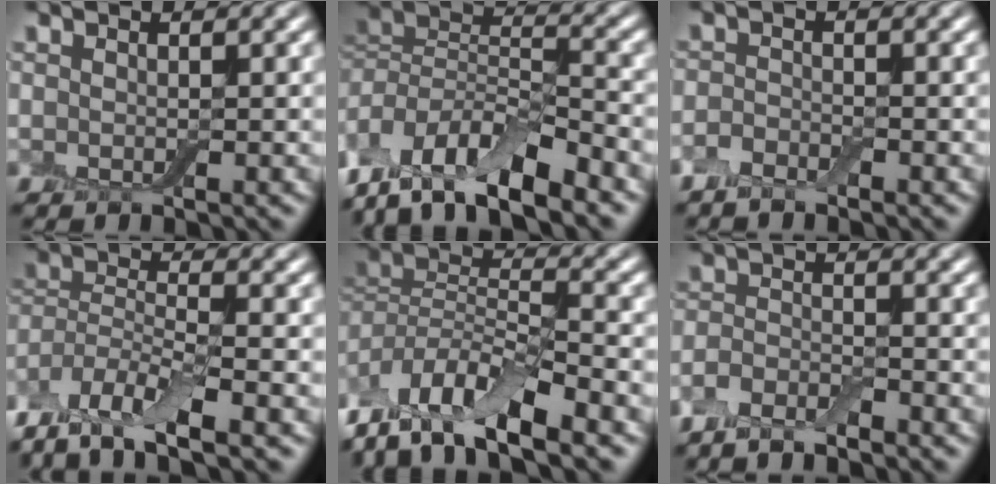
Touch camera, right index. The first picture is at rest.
{"total": 11.3, "force": [-6.4, 5.1, 7.9], "torque": [-0.149, 0.009, -0.116]}
{"total": 1.6, "force": [-1.2, 0.6, 0.8], "torque": [-0.021, 0.001, -0.030]}
{"total": 9.0, "force": [-6.3, 2.6, 5.9], "torque": [-0.110, -0.001, -0.127]}
{"total": 10.8, "force": [-6.2, 4.5, 7.7], "torque": [-0.141, 0.012, -0.120]}
{"total": 2.9, "force": [-2.3, 0.8, 1.5], "torque": [-0.036, -0.003, -0.054]}